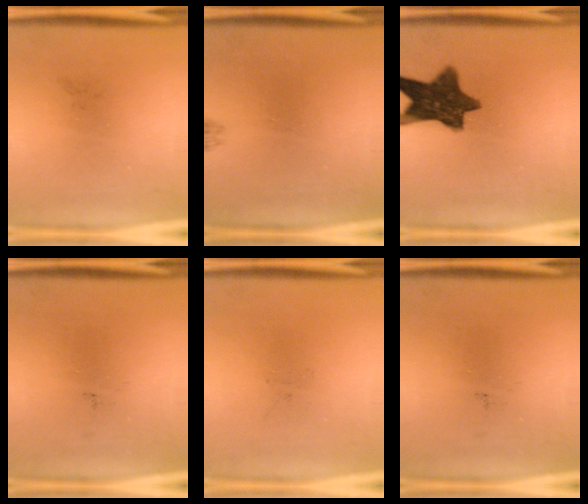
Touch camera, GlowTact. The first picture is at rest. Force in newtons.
{"total": 0.7}
{"total": 11.3}
{"total": 0.0}
{"total": 0.0}
{"total": 0.0}